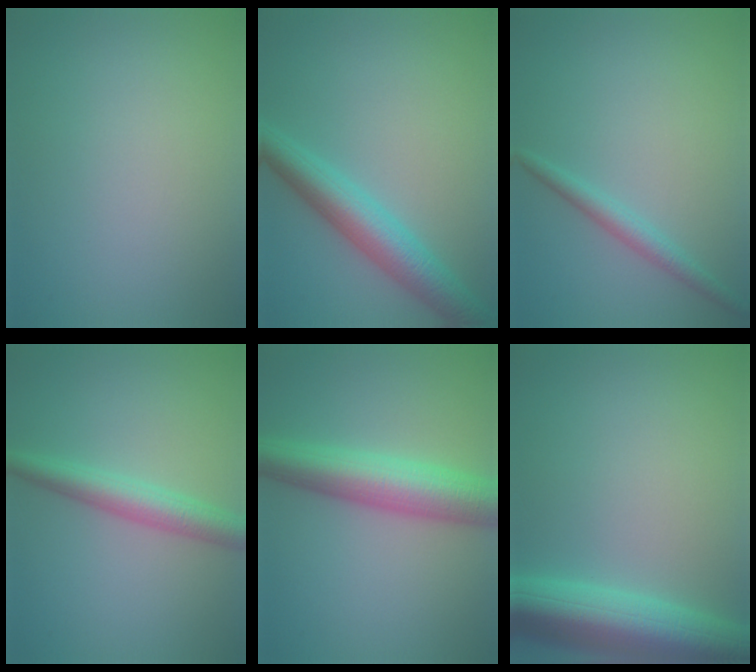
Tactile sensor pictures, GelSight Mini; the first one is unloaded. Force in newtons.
{"total": 5.5, "press": 5.5, "slide": 0.1}
{"total": 2.0, "press": 2.0, "slide": 0.1}
{"total": 3.6, "press": 3.6, "slide": 0.1}
{"total": 6.8, "press": 6.8, "slide": 0.1}
{"total": 8.6, "press": 8.6, "slide": 0.2}